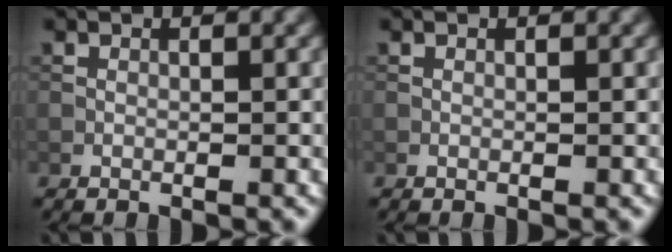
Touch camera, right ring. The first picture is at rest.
{"total": 0.0}